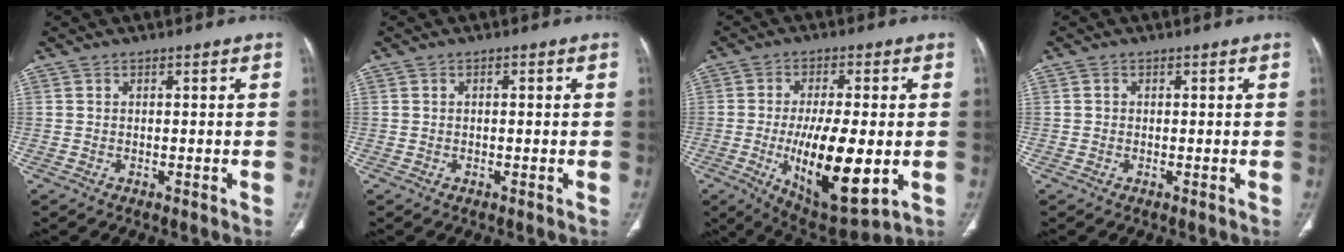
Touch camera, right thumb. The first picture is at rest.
{"total": 0.9, "force": [0.1, 0.4, 0.8], "torque": [-0.017, 0.004, 0.003]}
{"total": 17.2, "force": [-3.2, 5.9, 15.8], "torque": [-0.262, -0.022, -0.038]}
{"total": 0.6, "force": [-0.1, 0.6, 0.1], "torque": [0.001, 0.003, -0.002]}